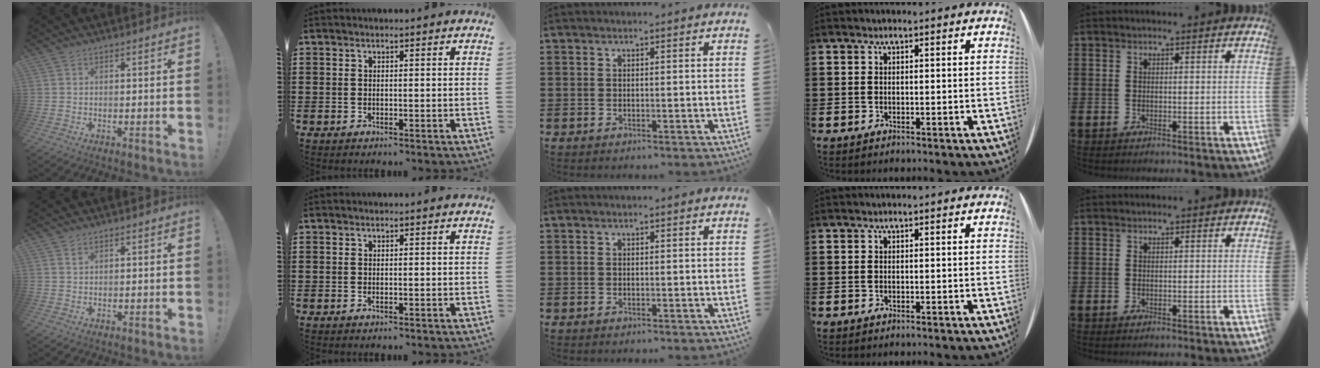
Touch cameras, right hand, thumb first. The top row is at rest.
{"thumb": {"total": 0.9, "force": [0.7, 0.3, 0.5], "torque": [-0.008, -0.001, 0.012]}}